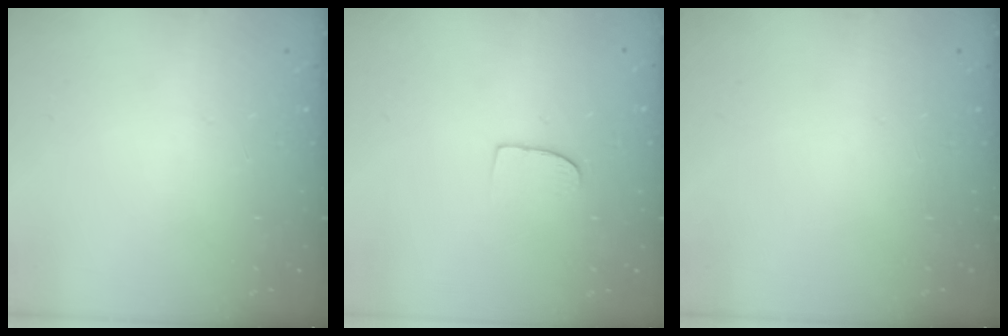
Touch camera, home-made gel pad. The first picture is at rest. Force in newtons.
{"total": 7.3, "press": 7.2, "slide": 0.5}
{"total": 0.0}